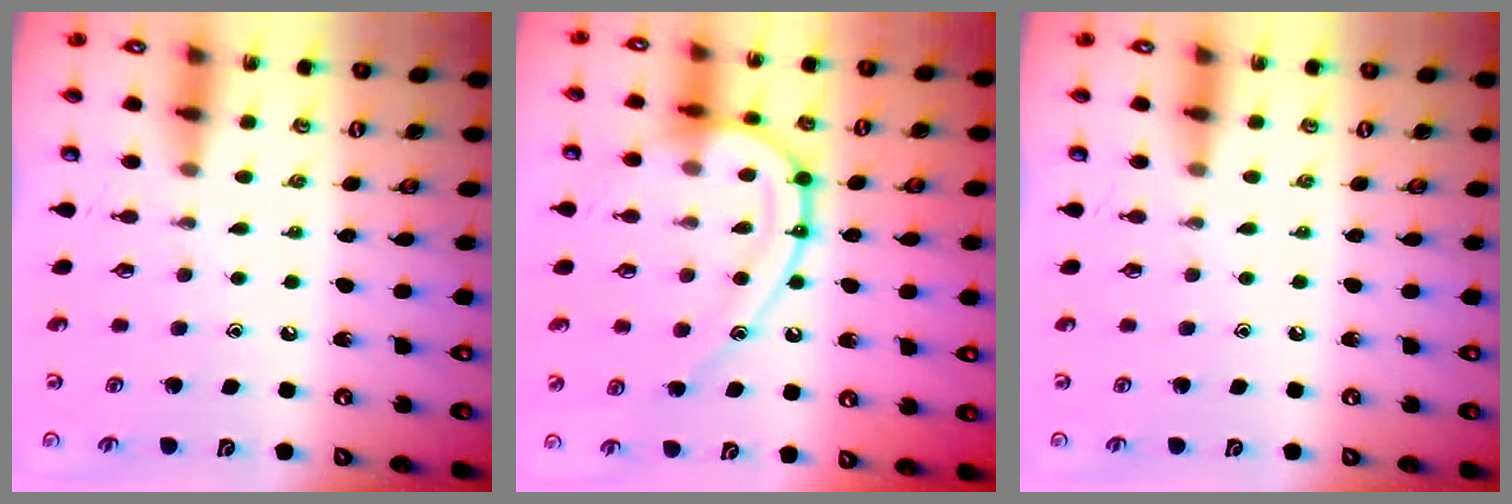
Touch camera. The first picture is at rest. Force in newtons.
{"total": 17.3, "press": 17.2, "slide": 1.7}
{"total": 0.0}